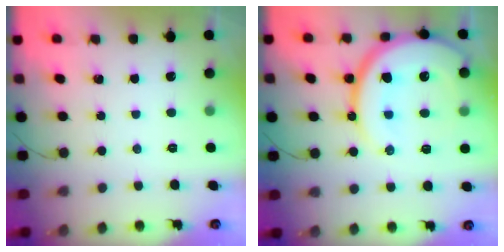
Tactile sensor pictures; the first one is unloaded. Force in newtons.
{"total": 21.6, "press": 21.5, "slide": 2.5}